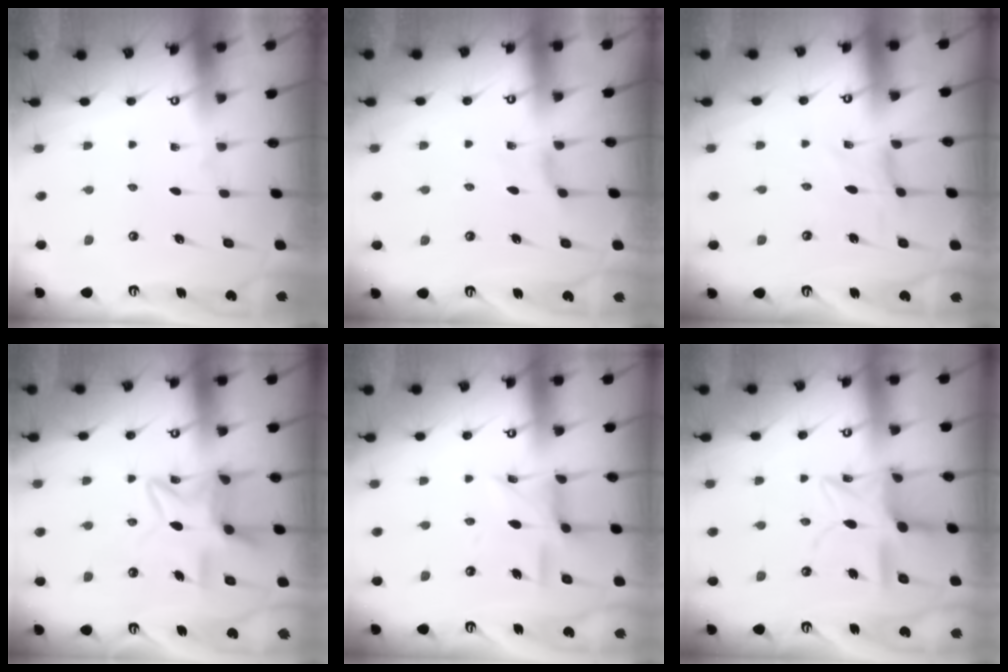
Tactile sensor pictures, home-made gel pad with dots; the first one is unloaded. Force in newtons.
{"total": 1.9, "press": 1.9, "slide": 0.4}
{"total": 0.0}
{"total": 11.4, "press": 11.4, "slide": 0.8}
{"total": 10.9, "press": 10.8, "slide": 0.9}
{"total": 12.8, "press": 12.7, "slide": 1.1}